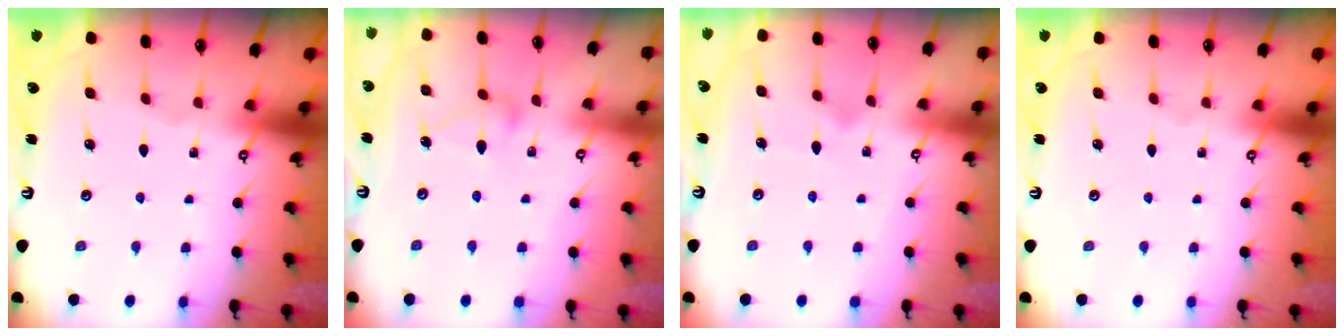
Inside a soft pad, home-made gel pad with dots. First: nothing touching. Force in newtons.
{"total": 8.7, "press": 8.7, "slide": 0.5}
{"total": 7.8, "press": 7.8, "slide": 0.1}
{"total": 0.0}